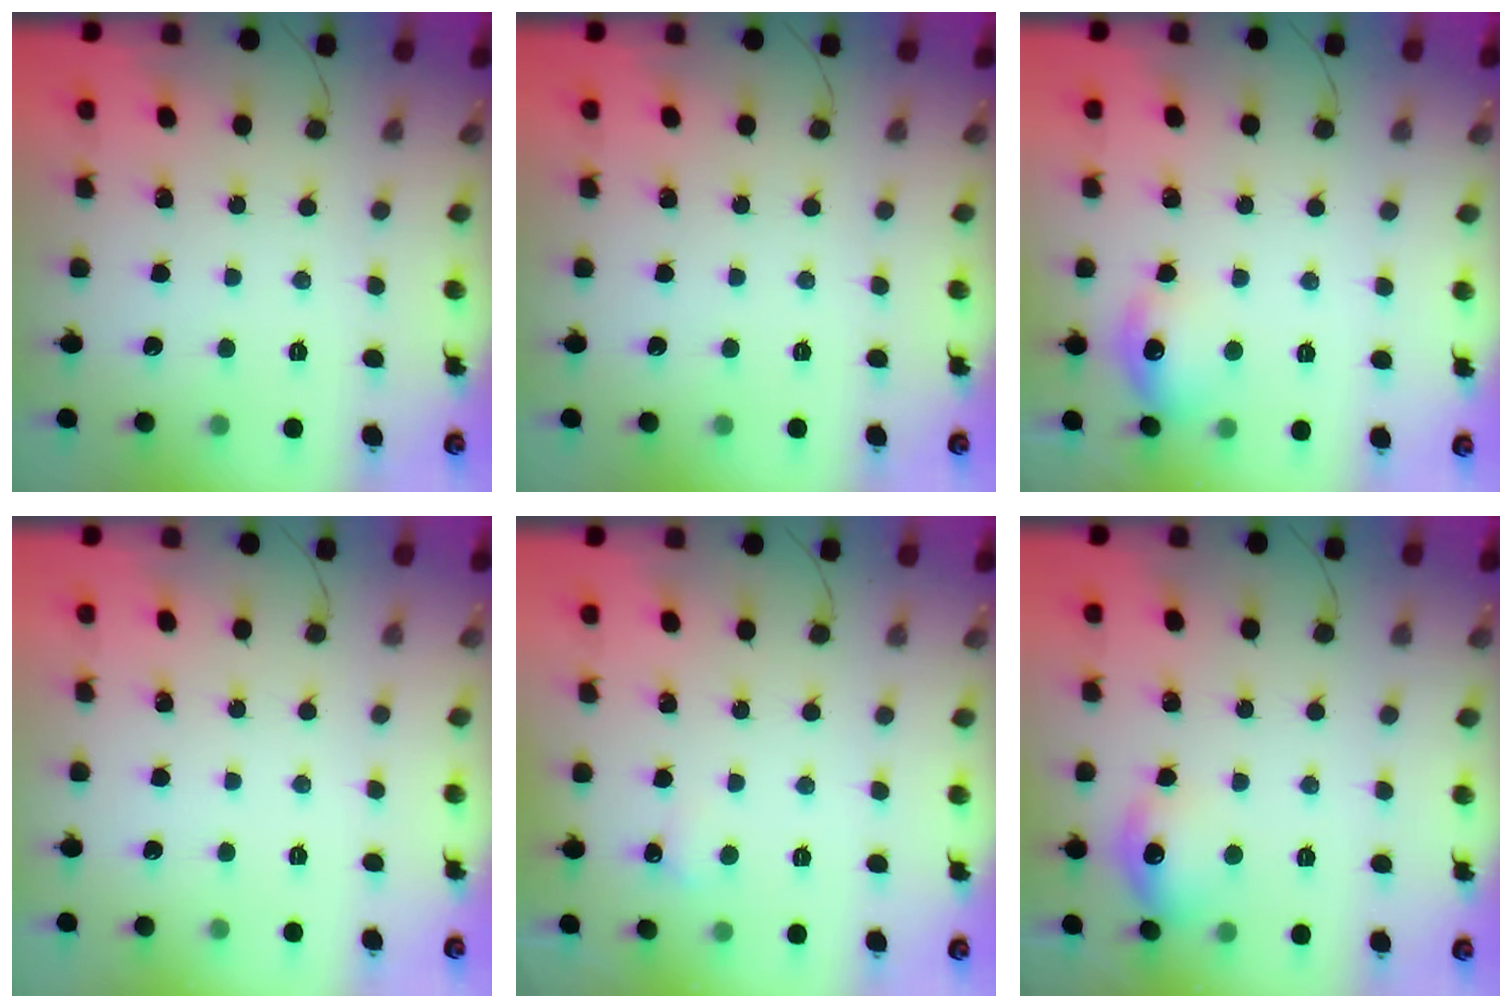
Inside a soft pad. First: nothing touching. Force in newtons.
{"total": 0.0}
{"total": 10.6, "press": 10.6, "slide": 0.8}
{"total": 0.0}
{"total": 4.0, "press": 3.9, "slide": 1.2}
{"total": 10.6, "press": 10.6, "slide": 0.8}